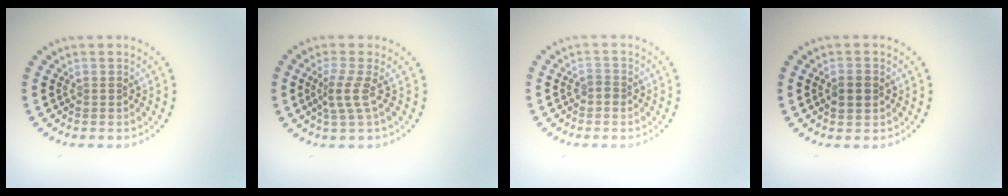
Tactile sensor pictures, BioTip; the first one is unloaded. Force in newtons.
{"total": 2.3, "press": 1.6, "slide": 1.7}
{"total": 0.9, "press": 0.8, "slide": 0.5}
{"total": 1.8, "press": 1.8, "slide": 0.1}